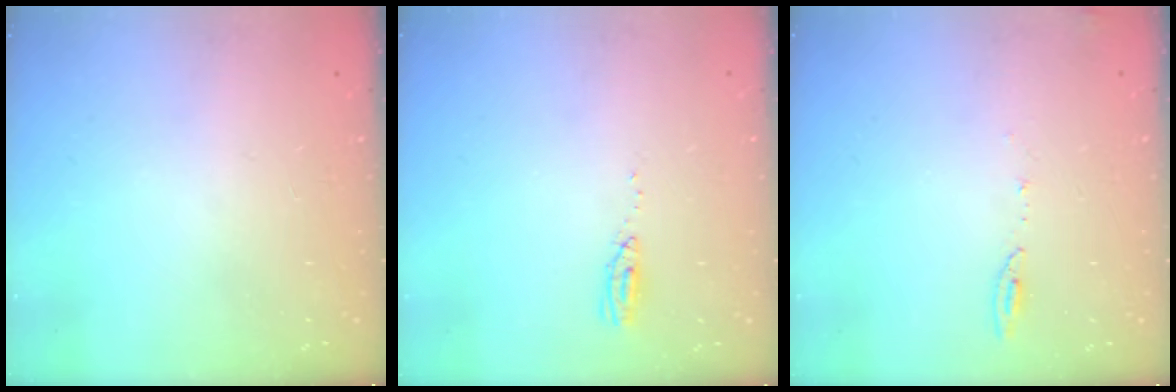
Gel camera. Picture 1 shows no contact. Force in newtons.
{"total": 3.6, "press": 3.3, "slide": 1.5}
{"total": 5.5, "press": 5.4, "slide": 1.1}